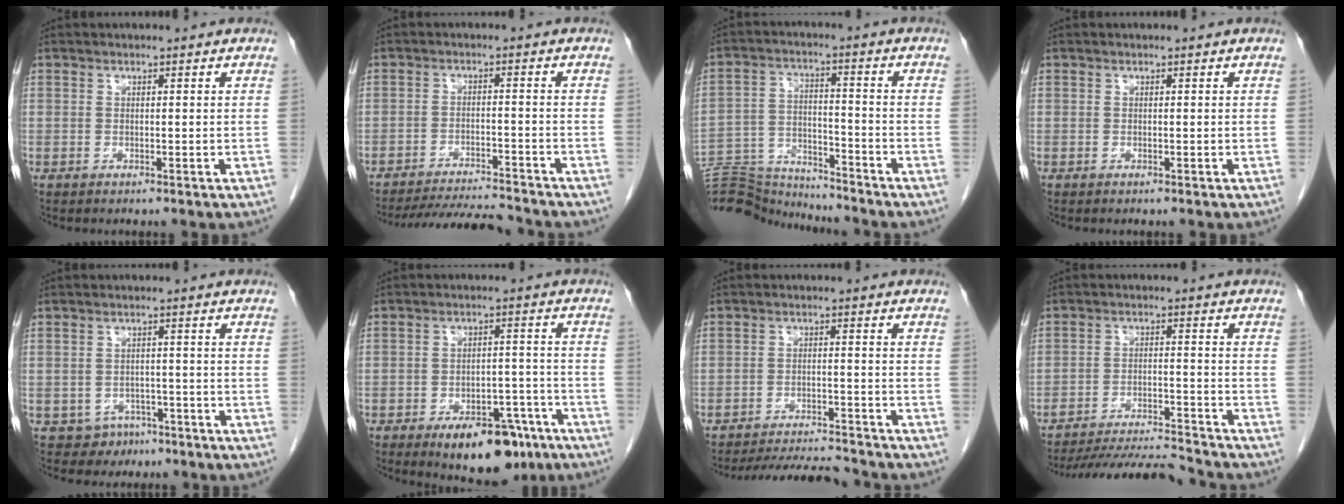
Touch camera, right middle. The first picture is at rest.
{"total": 10.2, "force": [-9.9, 0.0, 2.5], "torque": [-0.038, -0.011, -0.154]}
{"total": 16.8, "force": [-16.2, 2.3, 3.6], "torque": [-0.084, 0.008, -0.262]}
{"total": 0.0}
{"total": 3.9, "force": [-2.5, 3.0, 0.0], "torque": [0.003, 0.012, -0.031]}
{"total": 11.8, "force": [-7.8, 5.2, 7.2], "torque": [-0.079, 0.010, -0.110]}
{"total": 9.6, "force": [-9.4, 0.3, 2.0], "torque": [-0.030, -0.008, -0.145]}
{"total": 12.6, "force": [-12.2, -0.4, 2.8], "torque": [-0.042, -0.009, -0.193]}